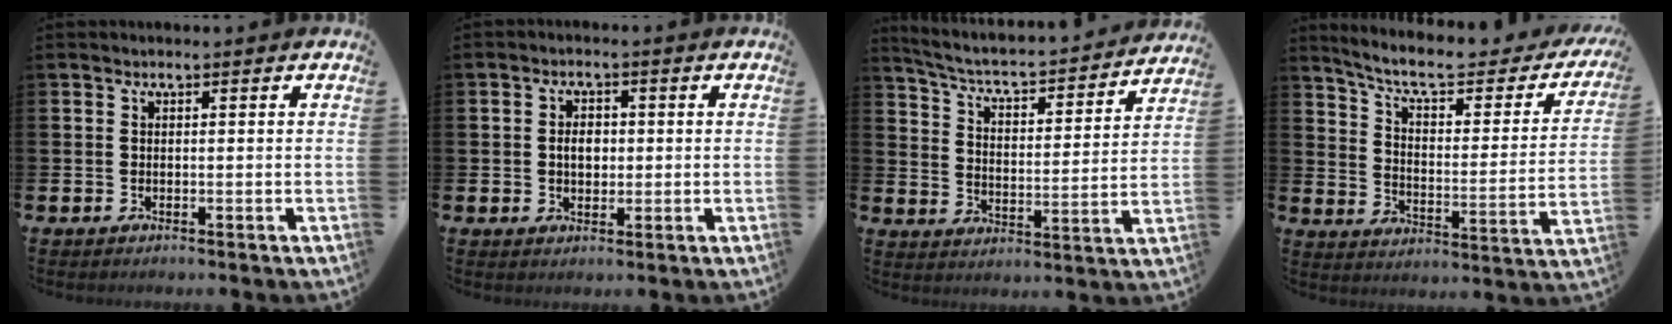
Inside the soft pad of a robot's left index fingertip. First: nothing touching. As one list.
[{"total": 3.0, "force": [0.0, 2.1, 2.1], "torque": [-0.018, 0.000, -0.008]}, {"total": 5.1, "force": [4.7, 0.9, 1.9], "torque": [-0.066, -0.042, 0.071]}, {"total": 8.1, "force": [6.6, 2.3, 4.1], "torque": [-0.106, -0.042, 0.108]}]